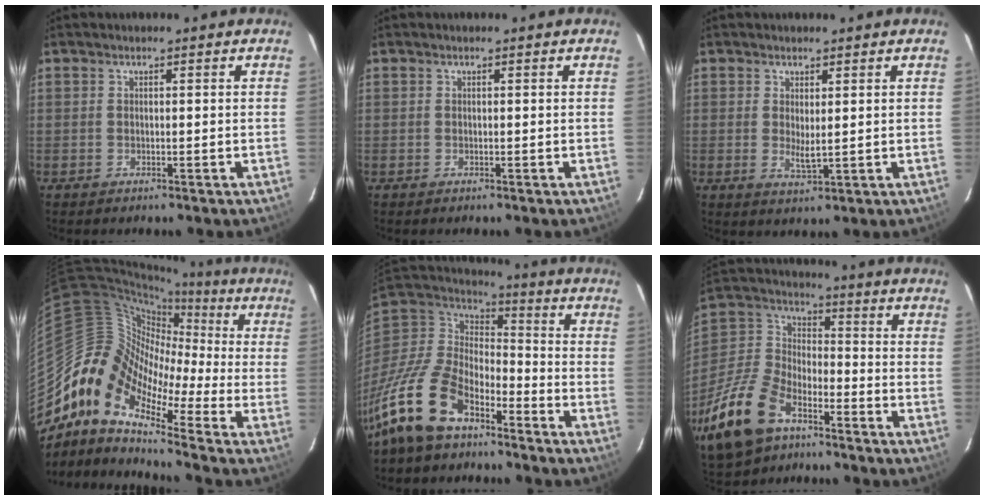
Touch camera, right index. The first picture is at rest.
{"total": 0.0}
{"total": 3.2, "force": [0.5, 1.1, 3.0], "torque": [-0.052, -0.008, 0.011]}
{"total": 10.7, "force": [-5.5, 6.0, 6.9], "torque": [-0.110, 0.020, -0.136]}
{"total": 19.4, "force": [-12.8, 10.2, 10.3], "torque": [-0.246, -0.013, -0.238]}
{"total": 19.3, "force": [-11.2, 10.7, 11.4], "torque": [-0.266, -0.001, -0.211]}